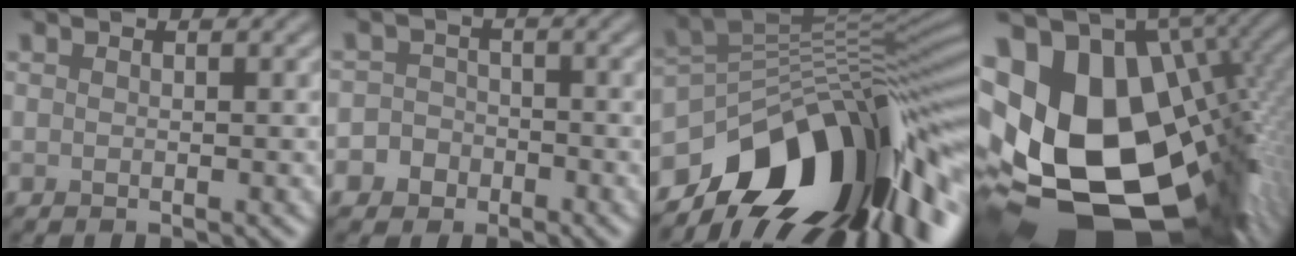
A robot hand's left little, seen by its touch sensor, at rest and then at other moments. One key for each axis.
{"total": 3.7, "fx": -2.0, "fy": 3.1, "fz": 0.4, "tx": 0.024, "ty": -0.004, "tz": -0.047}
{"total": 14.6, "fx": -7.9, "fy": 7.2, "fz": 9.9, "tx": -0.151, "ty": 0.019, "tz": -0.141}
{"total": 21.4, "fx": -2.3, "fy": 14.1, "fz": 16.0, "tx": -0.279, "ty": -0.020, "tz": -0.018}